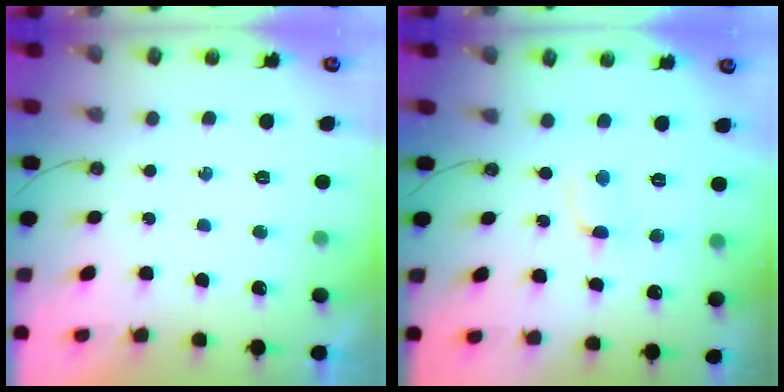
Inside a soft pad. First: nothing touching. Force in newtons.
{"total": 0.5, "press": 0.3, "slide": 0.4}